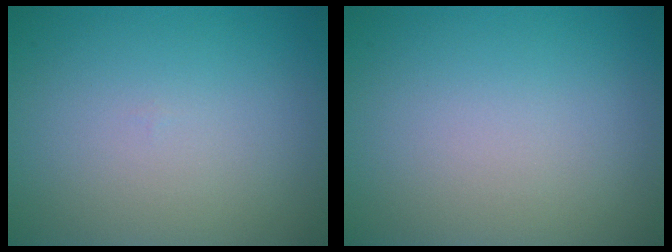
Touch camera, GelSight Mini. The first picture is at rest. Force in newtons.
{"total": 0.0}